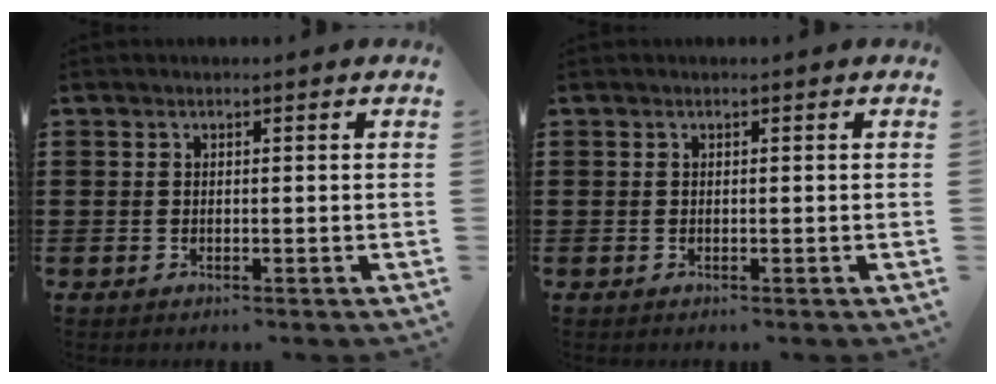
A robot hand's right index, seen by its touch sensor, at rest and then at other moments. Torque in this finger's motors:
{"motor_torque": [1.52, 0.62, 0.00, 0.00]}